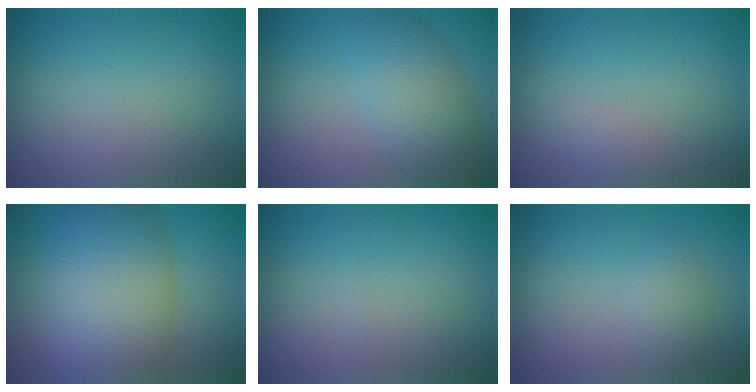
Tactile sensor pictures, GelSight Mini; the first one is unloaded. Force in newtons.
{"total": 4.9, "press": 4.9, "slide": 0.2}
{"total": 1.0, "press": 1.0, "slide": 0.0}
{"total": 10.9, "press": 10.9, "slide": 0.5}
{"total": 0.0}
{"total": 1.8, "press": 1.8, "slide": 0.2}